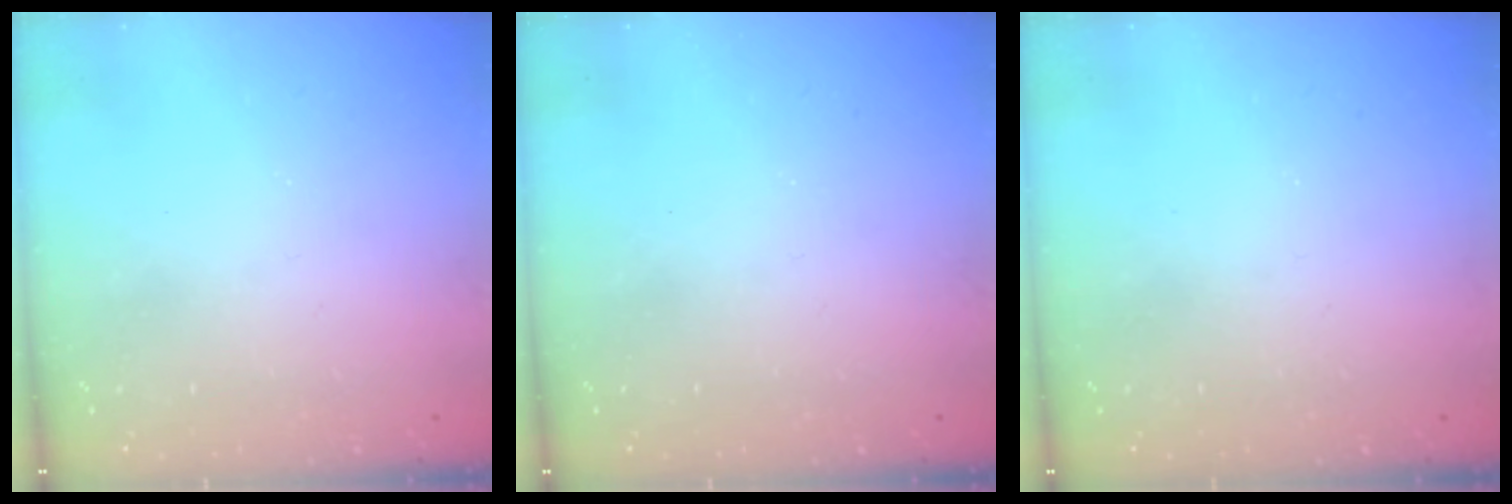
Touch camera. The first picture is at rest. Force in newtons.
{"total": 0.0}
{"total": 0.0}